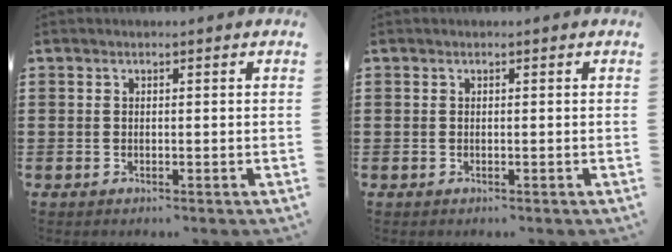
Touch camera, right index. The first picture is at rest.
{"total": 0.0}